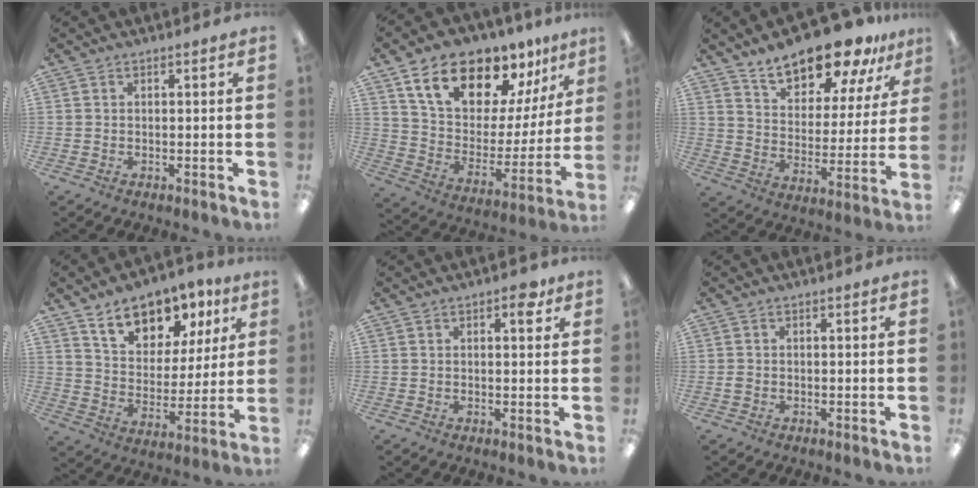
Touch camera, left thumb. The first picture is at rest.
{"total": 17.7, "force": [13.4, 8.6, 7.8], "torque": [-0.149, -0.086, 0.238]}
{"total": 17.2, "force": [14.2, 6.4, 7.3], "torque": [-0.123, -0.093, 0.247]}
{"total": 14.0, "force": [10.0, 8.0, 5.7], "torque": [-0.093, -0.053, 0.181]}
{"total": 3.9, "force": [2.1, 2.0, 2.6], "torque": [-0.025, -0.005, 0.028]}
{"total": 0.9, "force": [-0.2, 0.8, 0.4], "torque": [-0.008, 0.004, -0.005]}